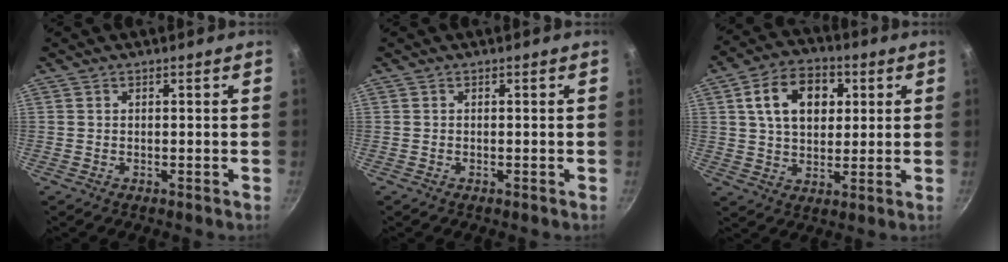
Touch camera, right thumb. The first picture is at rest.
{"total": 0.0}
{"total": 13.0, "force": [3.6, 8.9, 8.8], "torque": [-0.118, 0.004, 0.053]}